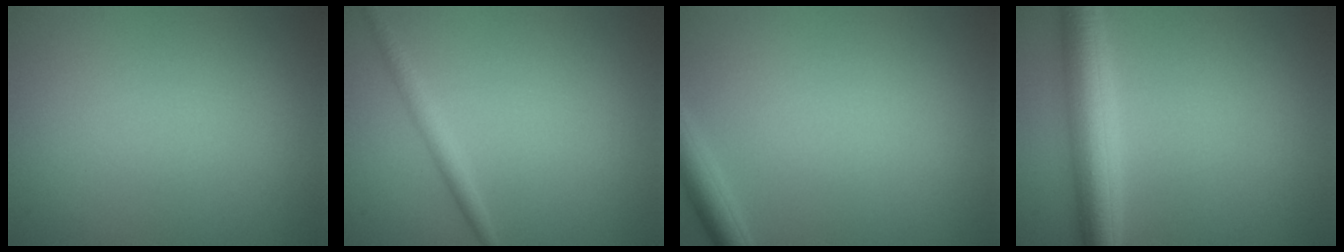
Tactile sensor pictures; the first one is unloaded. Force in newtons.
{"total": 1.6, "press": 1.6, "slide": 0.1}
{"total": 2.1, "press": 2.1, "slide": 0.1}
{"total": 5.6, "press": 5.6, "slide": 0.2}